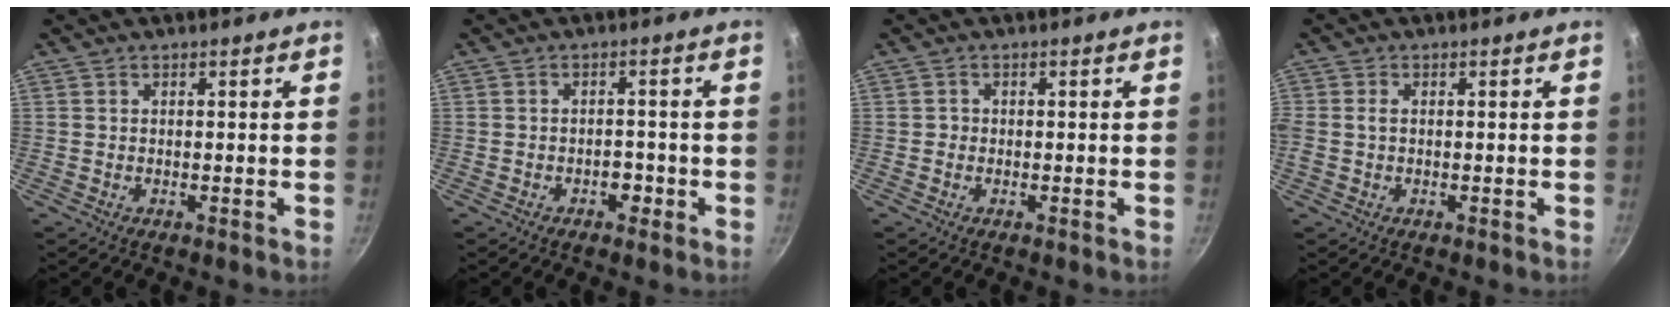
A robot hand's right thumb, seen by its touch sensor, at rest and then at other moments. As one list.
[{"total": 2.5, "force": [-1.1, 1.7, 1.4], "torque": [-0.005, 0.011, -0.017]}, {"total": 0.8, "force": [-0.2, 0.7, 0.2], "torque": [0.002, 0.003, -0.004]}, {"total": 1.8, "force": [0.0, 1.2, 1.4], "torque": [-0.039, 0.003, -0.001]}]